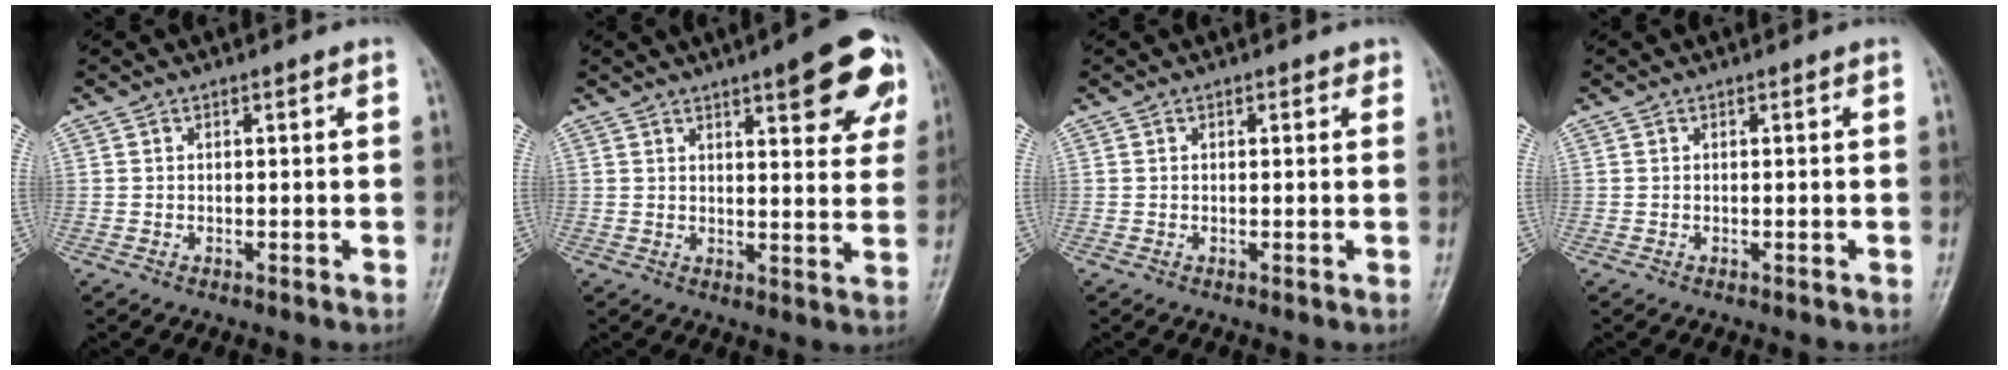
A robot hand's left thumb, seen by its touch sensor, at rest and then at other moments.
{"total": 13.2, "force": [6.8, 4.1, 10.5], "torque": [-0.094, -0.022, 0.082]}
{"total": 1.0, "force": [0.6, 0.6, 0.5], "torque": [-0.001, -0.001, 0.003]}
{"total": 0.0}